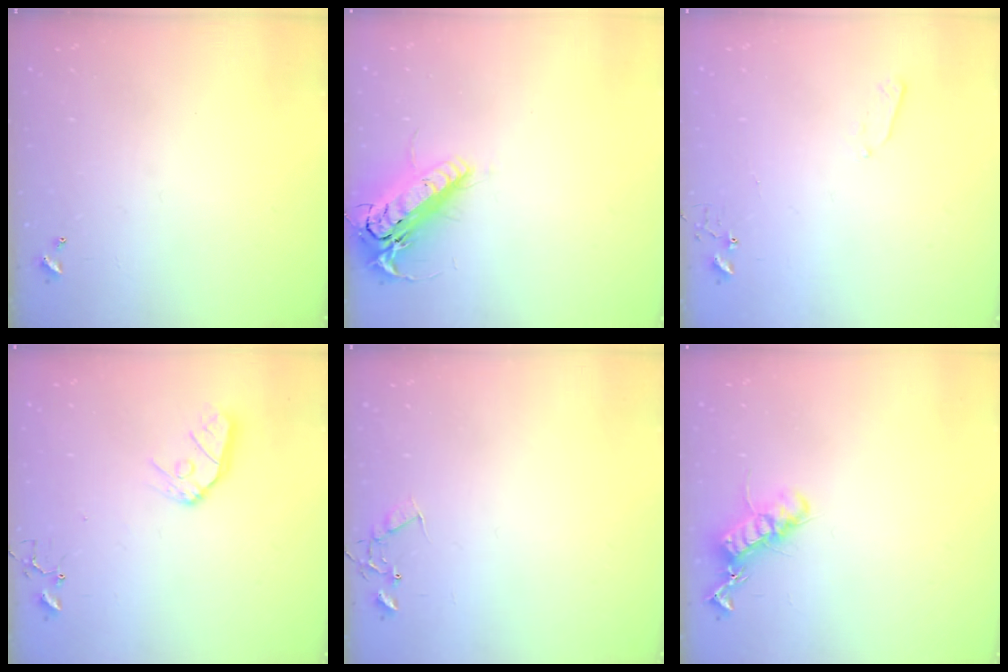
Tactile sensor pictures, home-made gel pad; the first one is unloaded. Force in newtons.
{"total": 17.8, "press": 17.5, "slide": 3.4}
{"total": 3.4, "press": 3.4, "slide": 0.5}
{"total": 9.7, "press": 9.7, "slide": 0.9}
{"total": 7.1, "press": 7.1, "slide": 0.5}
{"total": 13.3, "press": 13.3, "slide": 0.3}